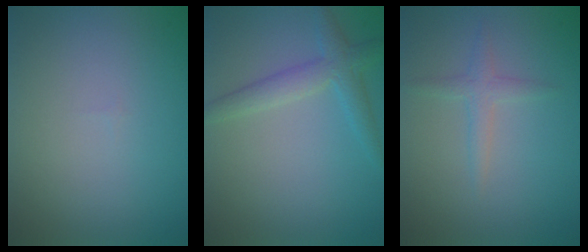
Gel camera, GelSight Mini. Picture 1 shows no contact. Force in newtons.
{"total": 2.8, "press": 2.8, "slide": 0.2}
{"total": 1.5, "press": 1.5, "slide": 0.1}